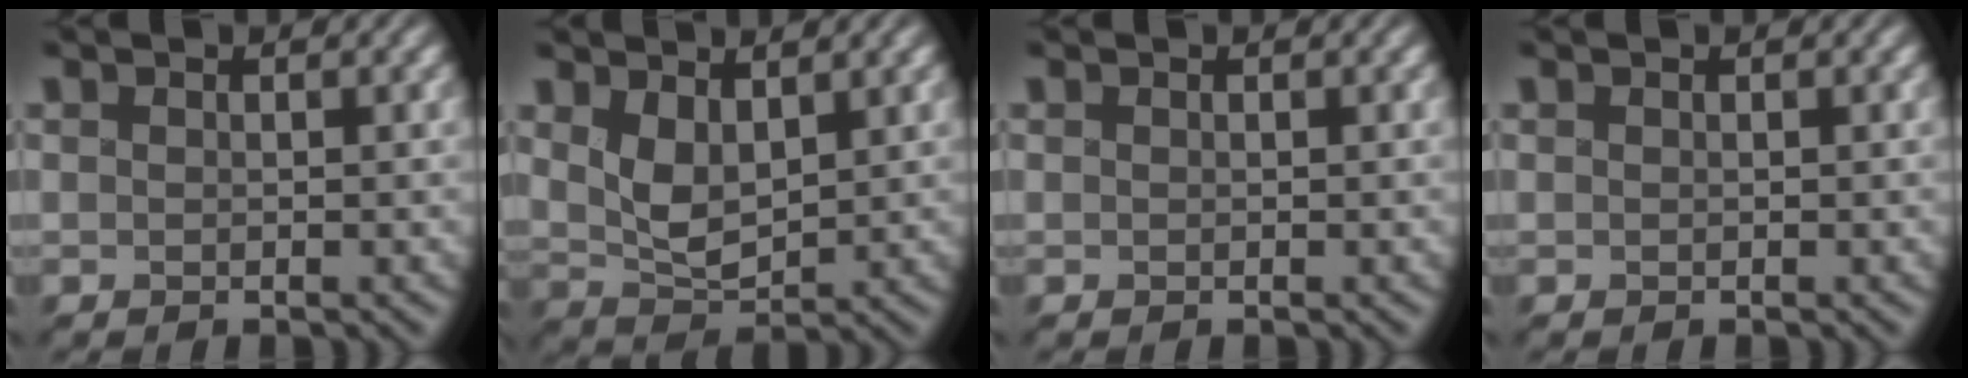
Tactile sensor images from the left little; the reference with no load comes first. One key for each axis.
{"total": 3.6, "fx": 1.1, "fy": 2.0, "fz": 2.8, "tx": -0.062, "ty": -0.006, "tz": 0.023}
{"total": 0.0}
{"total": 0.0}